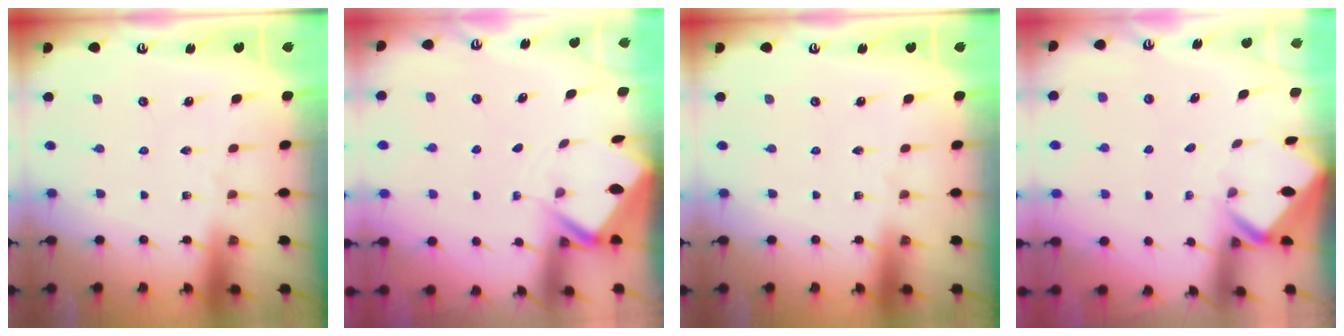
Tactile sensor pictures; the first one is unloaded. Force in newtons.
{"total": 3.1, "press": 3.1, "slide": 0.3}
{"total": 0.0}
{"total": 2.4, "press": 2.4, "slide": 0.1}